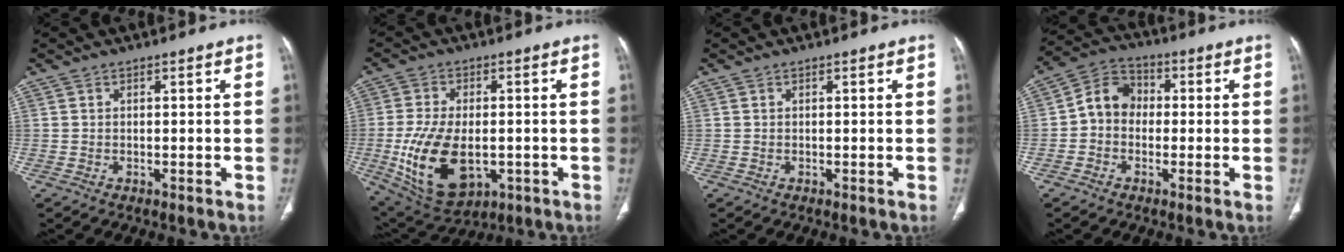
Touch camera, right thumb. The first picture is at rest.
{"total": 15.9, "force": [-3.3, 9.2, 12.6], "torque": [-0.230, -0.006, -0.034]}
{"total": 0.0}
{"total": 7.4, "force": [-0.6, 6.2, 4.0], "torque": [-0.049, 0.029, -0.028]}